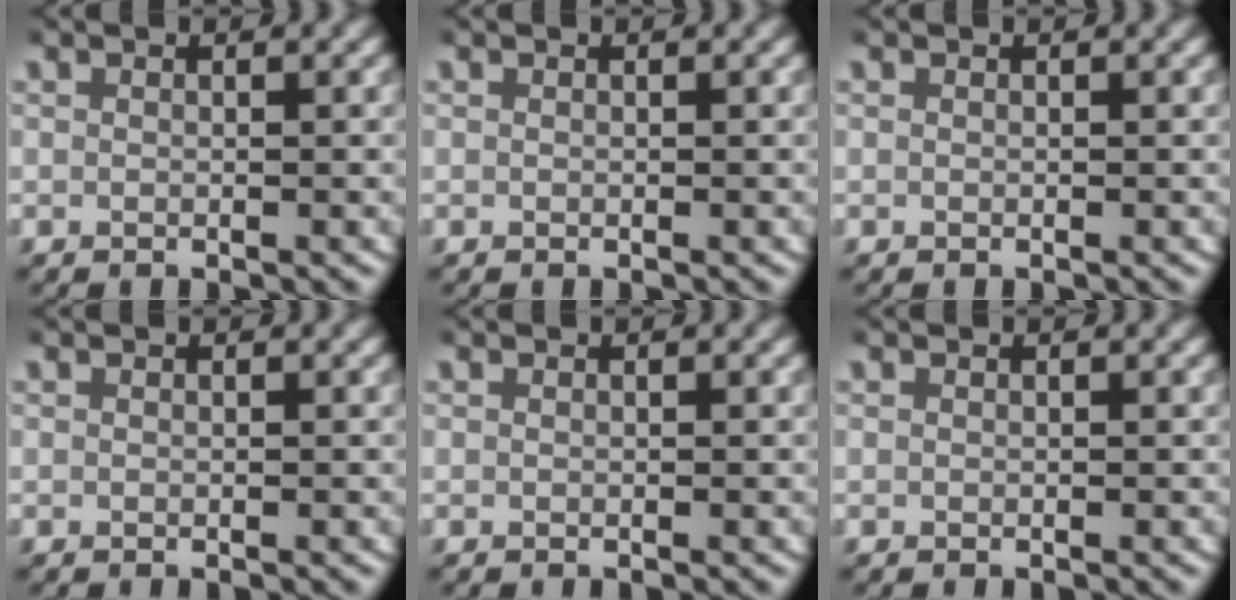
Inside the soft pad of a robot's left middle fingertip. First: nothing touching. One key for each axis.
{"total": 0.0}
{"total": 0.0}
{"total": 0.0}
{"total": 0.0}
{"total": 0.0}